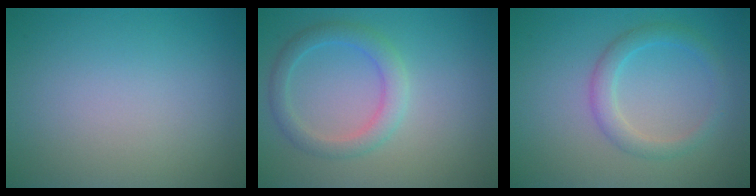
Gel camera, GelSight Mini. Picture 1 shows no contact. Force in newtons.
{"total": 2.8, "press": 2.8, "slide": 0.1}
{"total": 2.4, "press": 2.4, "slide": 0.1}